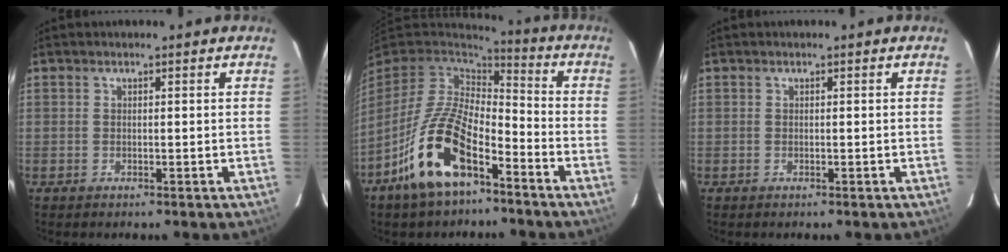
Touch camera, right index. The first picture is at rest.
{"total": 14.9, "force": [-8.0, 5.6, 11.3], "torque": [-0.233, -0.006, -0.150]}
{"total": 0.0}